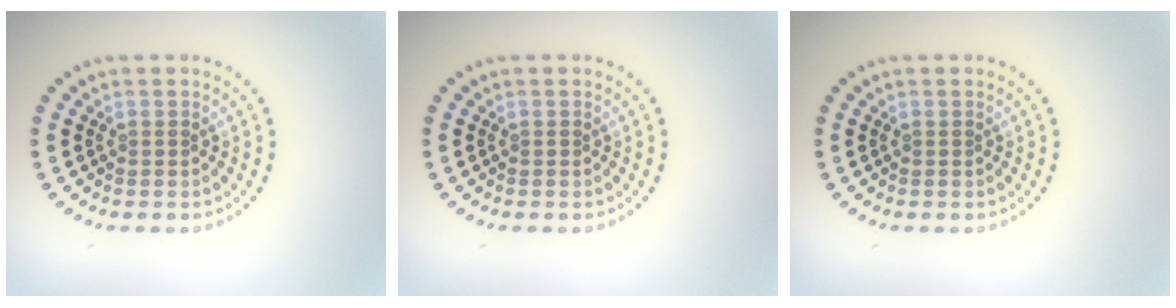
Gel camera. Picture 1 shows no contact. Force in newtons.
{"total": 0.0}
{"total": 0.0}